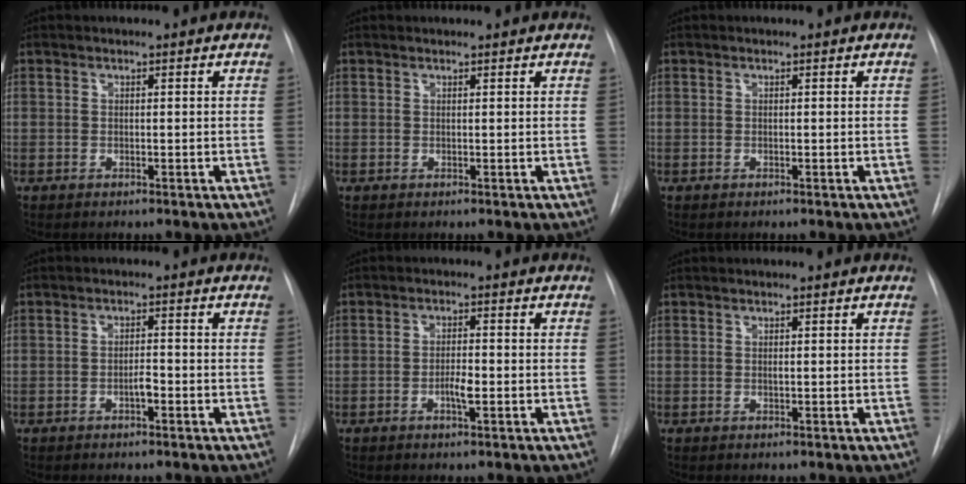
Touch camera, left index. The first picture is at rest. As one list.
[{"total": 1.8, "force": [1.8, 0.2, 0.2], "torque": [-0.010, 0.017, 0.023]}, {"total": 0.0}, {"total": 1.6, "force": [-0.8, 0.4, 1.4], "torque": [-0.022, 0.003, -0.014]}, {"total": 2.4, "force": [-0.8, 0.4, 2.3], "torque": [-0.040, 0.001, -0.015]}, {"total": 0.5, "force": [0.4, 0.0, 0.4], "torque": [-0.004, 0.004, 0.007]}]